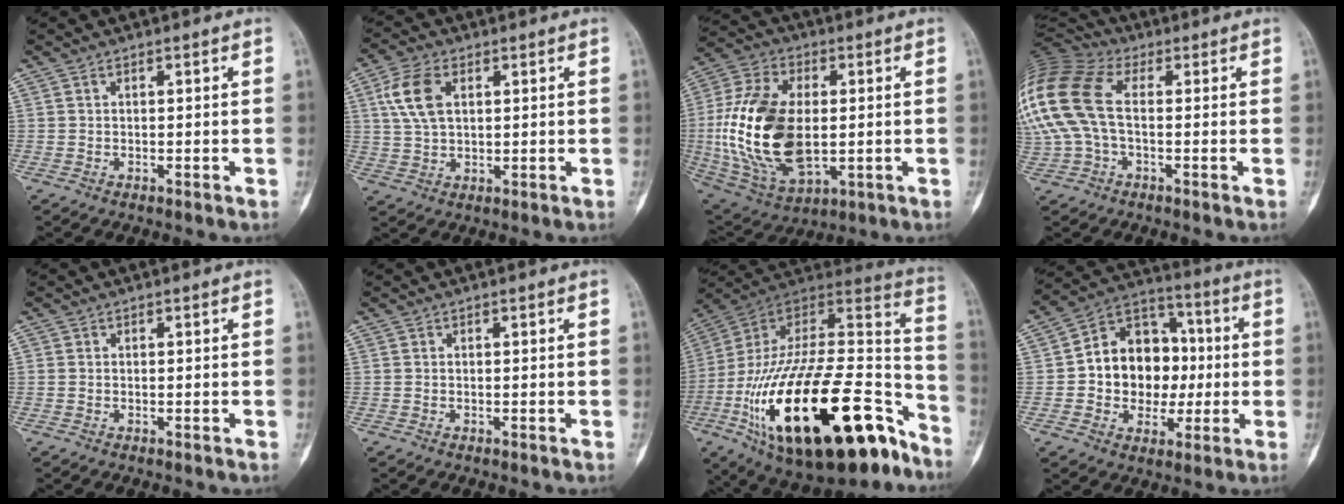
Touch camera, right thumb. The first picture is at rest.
{"total": 8.0, "force": [2.4, 4.6, 6.0], "torque": [-0.121, 0.006, 0.047]}
{"total": 22.8, "force": [-0.3, 13.0, 18.7], "torque": [-0.380, -0.006, 0.009]}
{"total": 18.6, "force": [1.4, 10.9, 14.9], "torque": [-0.370, 0.030, 0.020]}
{"total": 0.0}
{"total": 0.0}
{"total": 40.0, "force": [-18.6, 17.0, 31.1], "torque": [-0.500, 0.052, -0.297]}
{"total": 15.8, "force": [-0.2, 12.8, 9.3], "torque": [-0.091, 0.033, -0.004]}